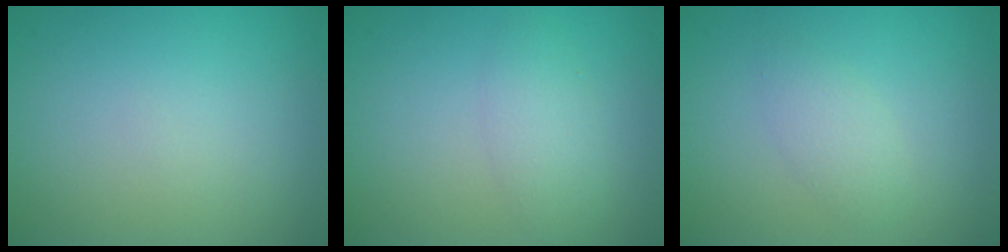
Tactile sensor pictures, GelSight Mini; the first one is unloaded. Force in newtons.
{"total": 2.4, "press": 2.4, "slide": 0.1}
{"total": 1.8, "press": 1.8, "slide": 0.1}